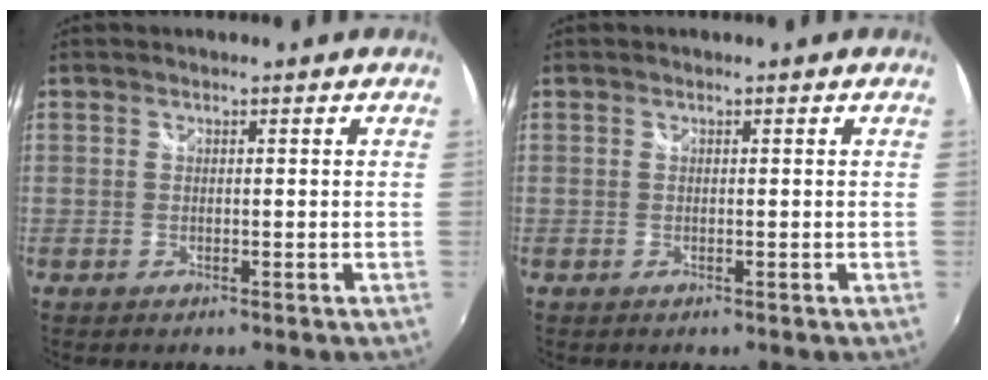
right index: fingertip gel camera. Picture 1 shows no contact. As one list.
[{"total": 0.0}]